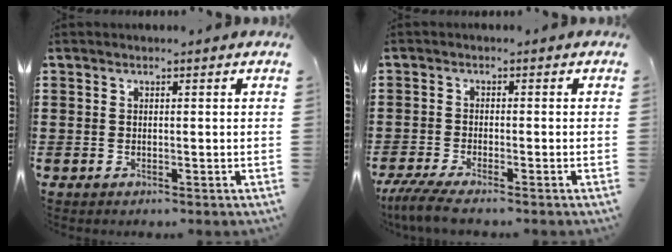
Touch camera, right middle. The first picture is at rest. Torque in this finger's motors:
{"motor_torque": [0.79, -0.16, 0.42, 0.13]}